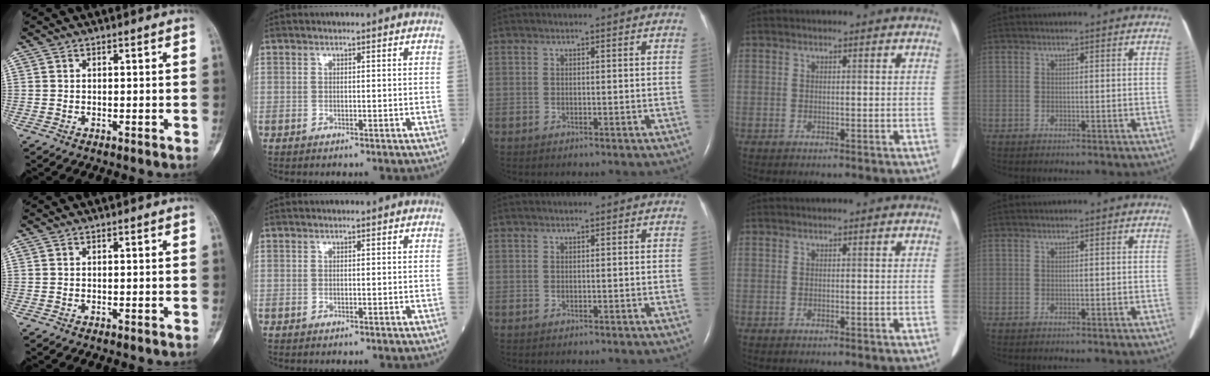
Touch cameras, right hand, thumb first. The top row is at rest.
{}